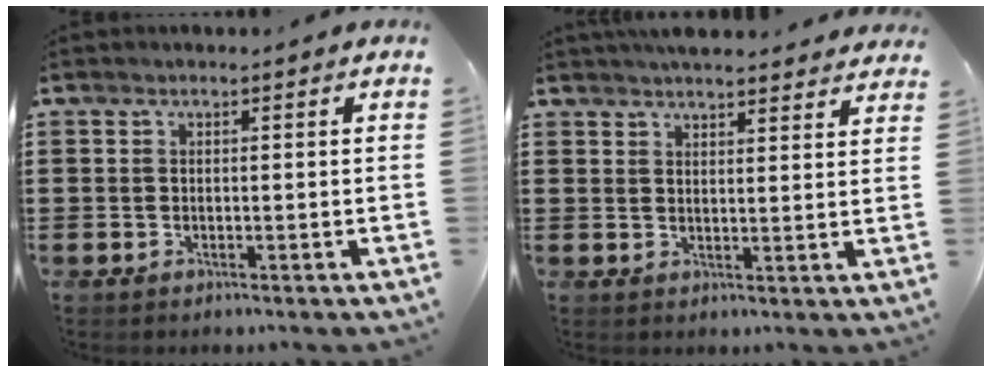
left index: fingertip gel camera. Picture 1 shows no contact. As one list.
[{"total": 4.1, "force": [4.0, 0.3, 0.8], "torque": [-0.026, -0.011, 0.075]}]